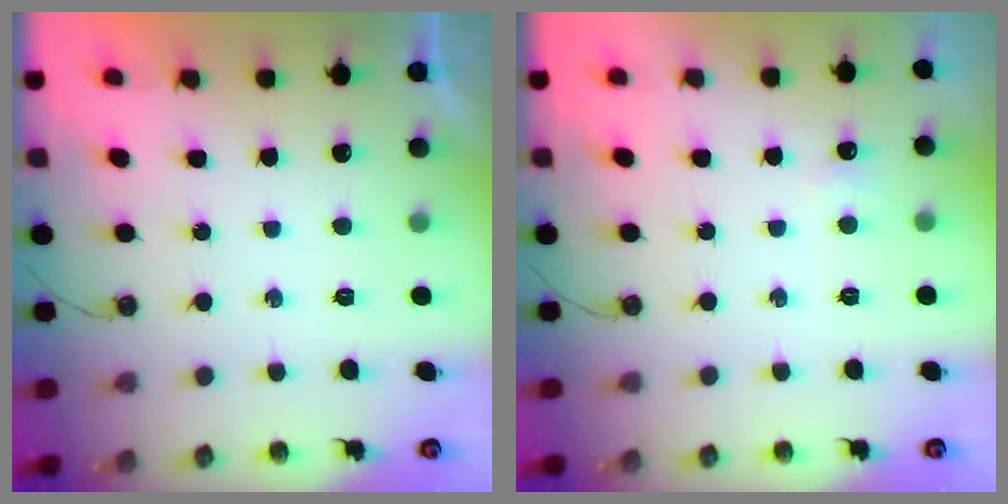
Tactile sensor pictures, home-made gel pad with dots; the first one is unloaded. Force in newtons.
{"total": 2.7, "press": 2.7, "slide": 0.6}